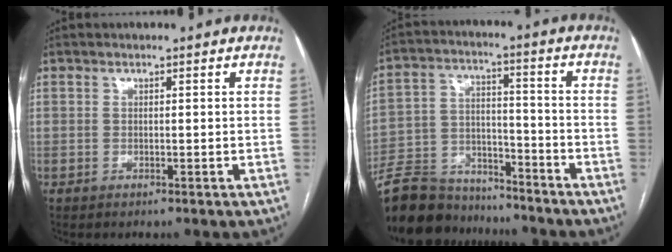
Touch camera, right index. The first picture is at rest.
{"total": 15.5, "force": [-14.0, 5.5, 3.9], "torque": [-0.083, 0.018, -0.233]}